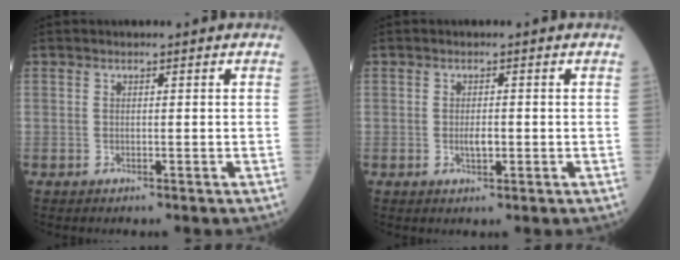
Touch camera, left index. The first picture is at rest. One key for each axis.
{"total": 2.0, "fx": -0.4, "fy": 0.8, "fz": 1.8, "tx": -0.035, "ty": 0.001, "tz": -0.005}